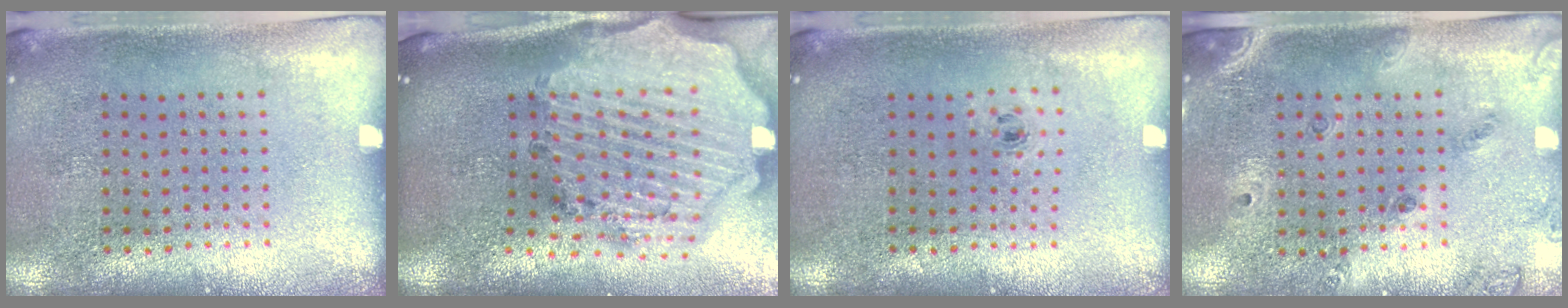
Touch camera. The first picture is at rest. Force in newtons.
{"total": 4.0, "press": 3.3, "slide": 2.2}
{"total": 0.6, "press": 0.3, "slide": 0.5}
{"total": 1.5, "press": 1.3, "slide": 0.7}